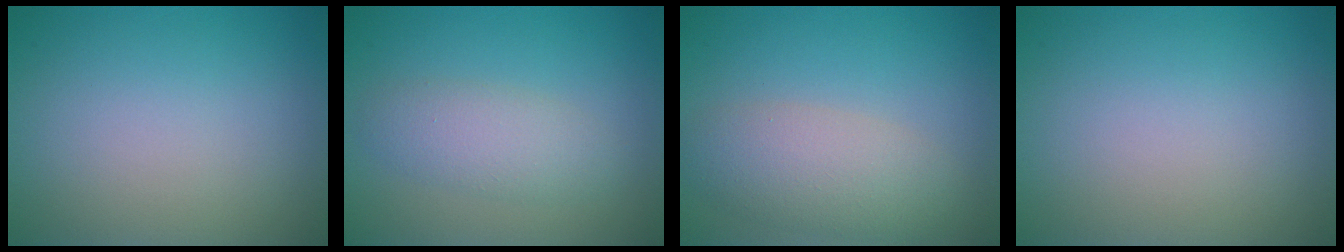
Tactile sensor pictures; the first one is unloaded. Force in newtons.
{"total": 3.0, "press": 3.0, "slide": 0.1}
{"total": 4.5, "press": 4.5, "slide": 0.2}
{"total": 0.0}